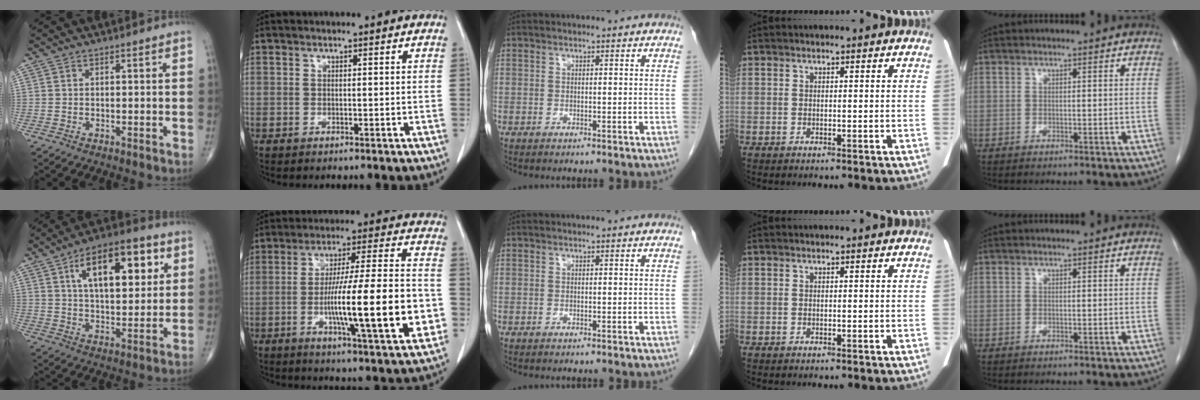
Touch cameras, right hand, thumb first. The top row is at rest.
{"thumb": {"total": 17.9, "force": [6.4, 8.4, 14.4], "torque": [-0.190, -0.007, 0.101]}, "index": {"total": 19.1, "force": [-4.1, 1.5, 18.6], "torque": [-0.277, 0.002, -0.058]}}